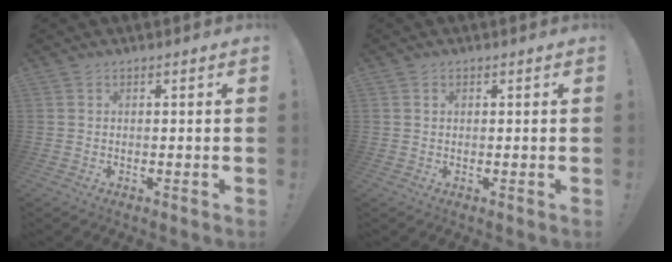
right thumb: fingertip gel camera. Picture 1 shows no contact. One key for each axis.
{"total": 0.7, "fx": 0.4, "fy": 0.6, "fz": 0.2, "tx": -0.002, "ty": 0.000, "tz": 0.007}